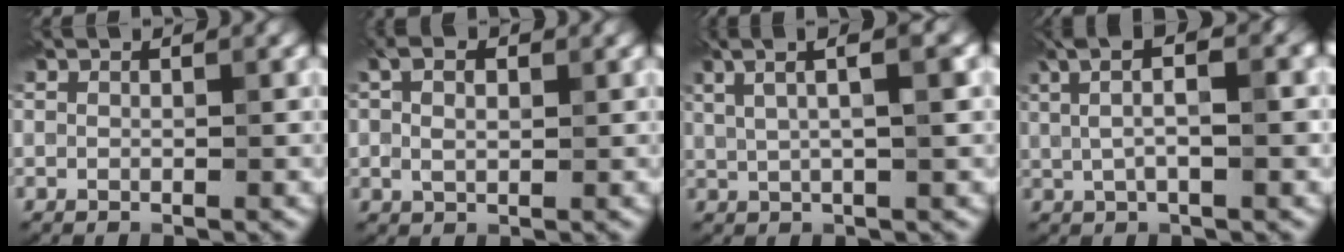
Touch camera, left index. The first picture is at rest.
{"total": 3.2, "force": [0.6, 2.0, 2.4], "torque": [-0.054, 0.003, 0.011]}
{"total": 7.5, "force": [3.4, 2.7, 6.2], "torque": [-0.090, 0.031, 0.031]}
{"total": 6.0, "force": [1.9, 2.1, 5.3], "torque": [-0.088, 0.009, 0.021]}